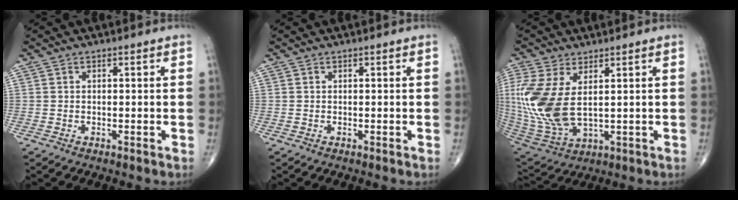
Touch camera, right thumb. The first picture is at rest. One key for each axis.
{"total": 0.0}
{"total": 16.6, "fx": 2.3, "fy": 8.5, "fz": 14.0, "tx": -0.336, "ty": -0.021, "tz": 0.064}